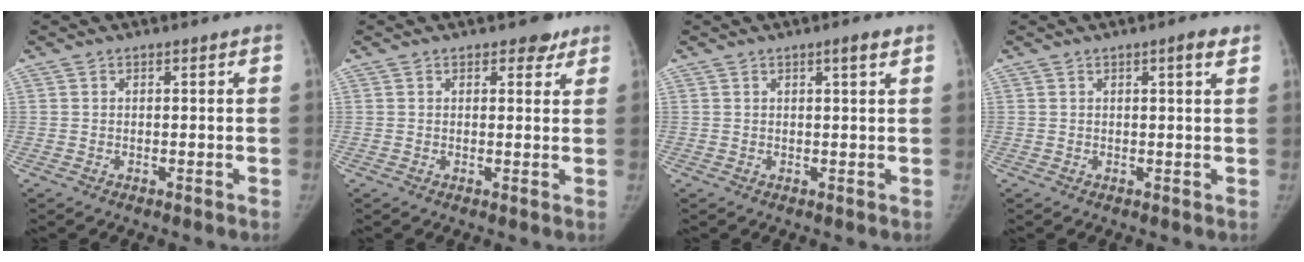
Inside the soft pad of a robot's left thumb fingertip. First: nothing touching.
{"total": 2.8, "force": [2.0, 1.6, 1.1], "torque": [0.009, -0.008, 0.022]}
{"total": 2.0, "force": [1.2, 0.0, 1.6], "torque": [-0.027, -0.005, 0.019]}
{"total": 2.4, "force": [1.3, 0.2, 2.0], "torque": [-0.028, -0.004, 0.017]}